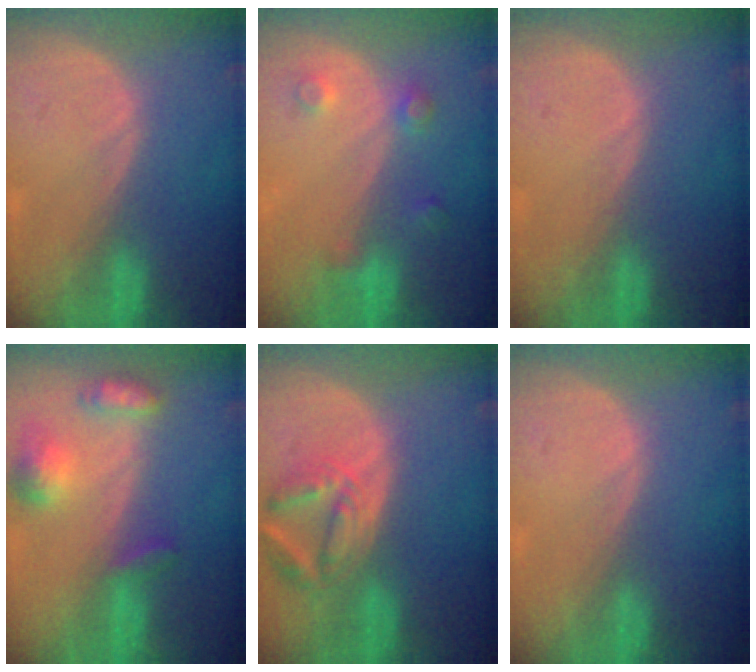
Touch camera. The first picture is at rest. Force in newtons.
{"total": 3.6, "press": 3.3, "slide": 1.6}
{"total": 0.0}
{"total": 6.2, "press": 6.1, "slide": 0.8}
{"total": 7.2, "press": 6.5, "slide": 3.0}
{"total": 0.0}